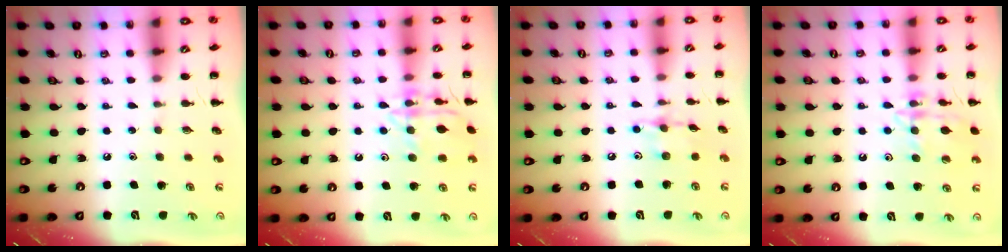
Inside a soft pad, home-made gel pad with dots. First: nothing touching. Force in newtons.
{"total": 14.8, "press": 14.8, "slide": 0.5}
{"total": 7.6, "press": 7.6, "slide": 0.8}
{"total": 13.7, "press": 13.6, "slide": 1.1}